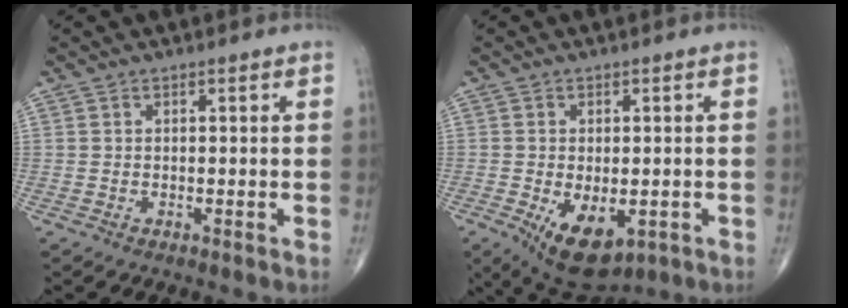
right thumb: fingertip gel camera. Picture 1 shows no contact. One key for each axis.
{"total": 10.0, "fx": -3.3, "fy": 5.5, "fz": 7.7, "tx": -0.111, "ty": -0.009, "tz": -0.037}